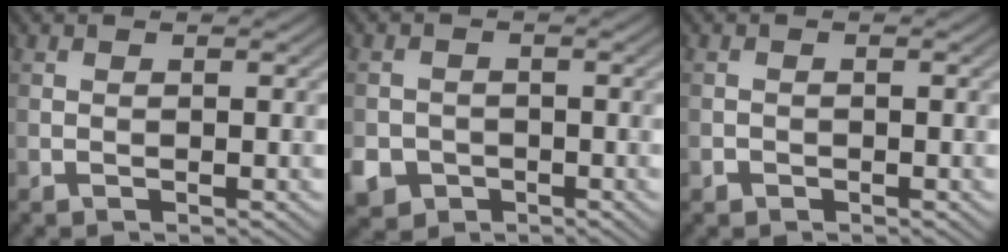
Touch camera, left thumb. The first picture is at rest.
{"total": 4.2, "force": [-2.0, 3.4, 1.4], "torque": [-0.031, -0.008, -0.044]}
{"total": 0.8, "force": [-0.5, 0.6, 0.1], "torque": [0.001, -0.003, -0.010]}